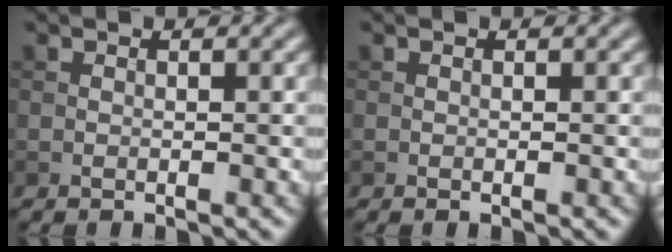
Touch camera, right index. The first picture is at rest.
{"total": 0.0}